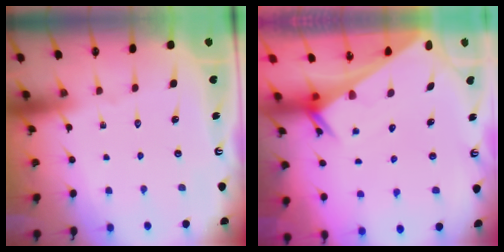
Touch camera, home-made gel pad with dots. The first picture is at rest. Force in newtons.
{"total": 2.6, "press": 2.6, "slide": 0.1}